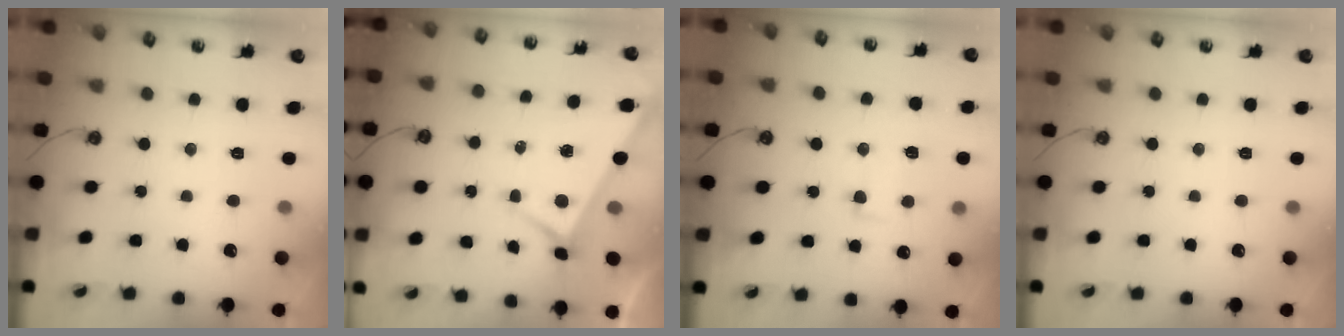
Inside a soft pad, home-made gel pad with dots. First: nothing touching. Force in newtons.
{"total": 3.9, "press": 3.9, "slide": 0.4}
{"total": 1.5, "press": 0.6, "slide": 1.4}
{"total": 0.0}